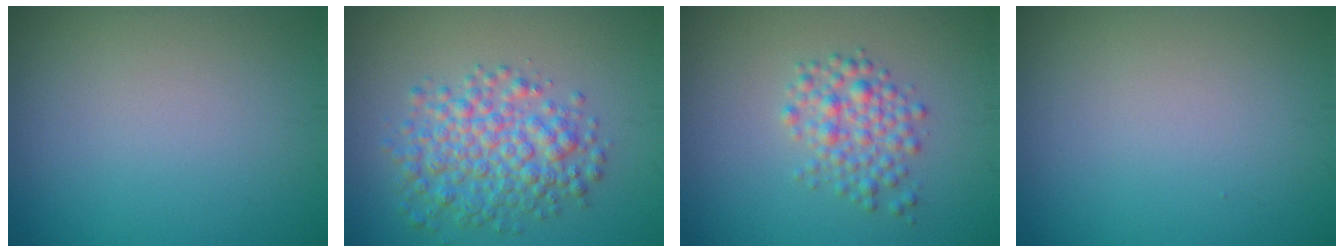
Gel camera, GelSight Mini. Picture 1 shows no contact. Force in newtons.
{"total": 5.1, "press": 5.1, "slide": 0.1}
{"total": 2.8, "press": 2.8, "slide": 0.1}
{"total": 0.0}